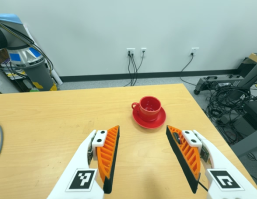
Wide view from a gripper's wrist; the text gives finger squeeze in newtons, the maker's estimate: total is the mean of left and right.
{"total": 0.0}